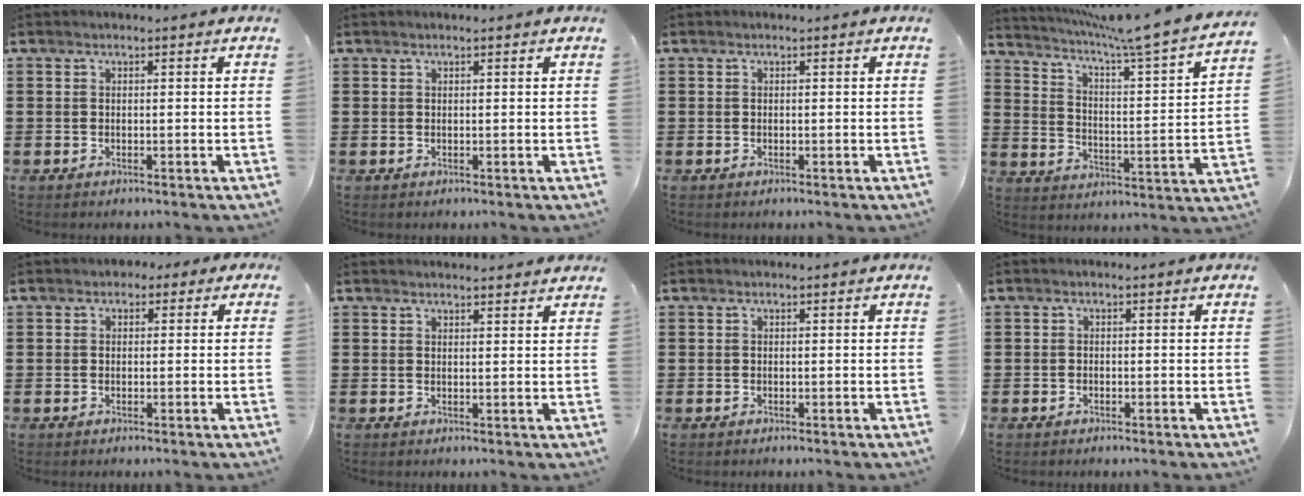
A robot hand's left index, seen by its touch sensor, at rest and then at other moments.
{"total": 0.0}
{"total": 0.0}
{"total": 6.8, "force": [5.8, -1.0, 3.4], "torque": [-0.082, -0.056, 0.089]}
{"total": 1.3, "force": [-0.3, 1.1, 0.6], "torque": [-0.015, 0.007, -0.008]}
{"total": 1.5, "force": [1.5, 0.0, 0.3], "torque": [-0.009, -0.001, 0.029]}
{"total": 0.0}
{"total": 0.7, "force": [-0.6, 0.3, 0.0], "torque": [-0.003, 0.000, -0.013]}